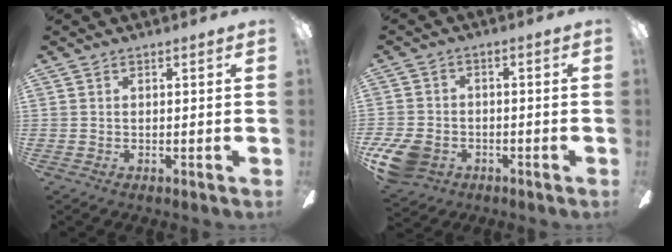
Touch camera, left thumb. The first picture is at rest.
{"total": 9.1, "force": [-4.3, 6.6, 4.6], "torque": [-0.102, 0.025, -0.081]}